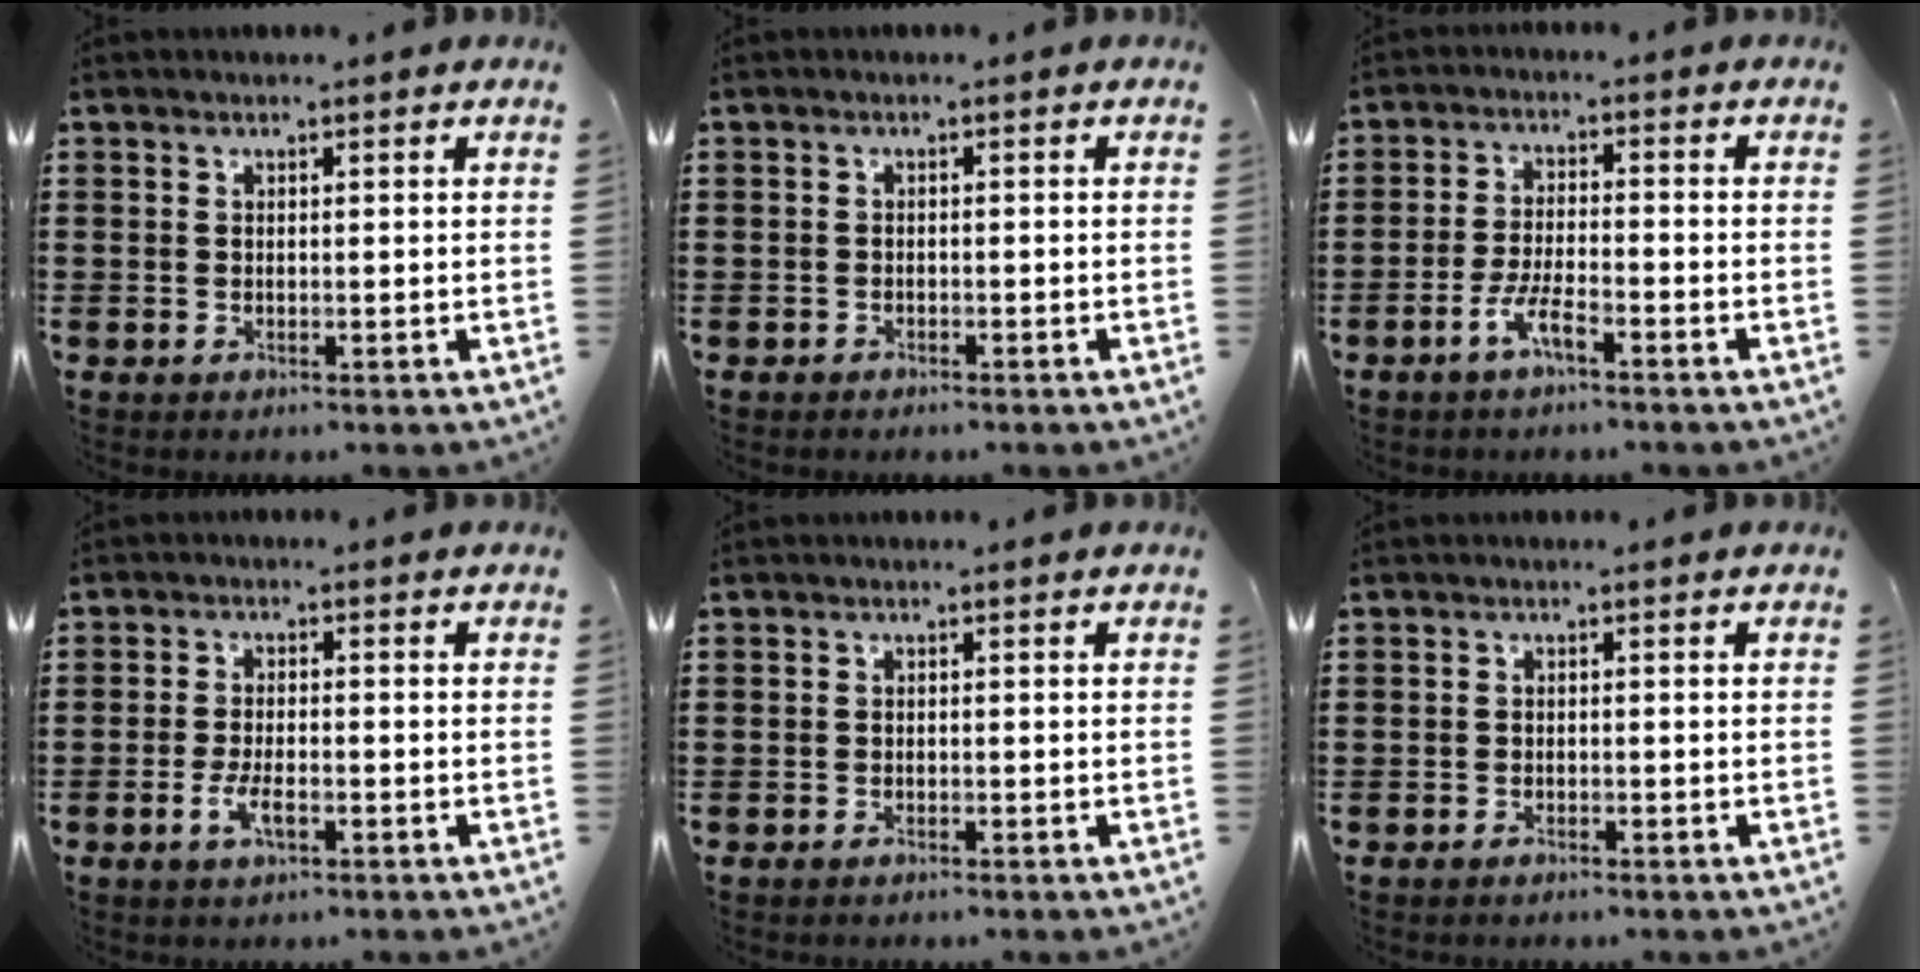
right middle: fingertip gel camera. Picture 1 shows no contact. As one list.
[{"total": 1.0, "force": [-0.9, 0.4, 0.0], "torque": [-0.003, 0.003, -0.021]}, {"total": 4.9, "force": [-3.1, 1.0, 3.7], "torque": [-0.087, -0.002, -0.064]}, {"total": 4.0, "force": [-1.8, 1.5, 3.3], "torque": [-0.069, 0.000, -0.035]}, {"total": 0.8, "force": [-0.8, 0.2, 0.2], "torque": [-0.006, 0.000, -0.016]}, {"total": 1.0, "force": [-0.9, 0.3, 0.2], "torque": [-0.007, 0.001, -0.020]}]